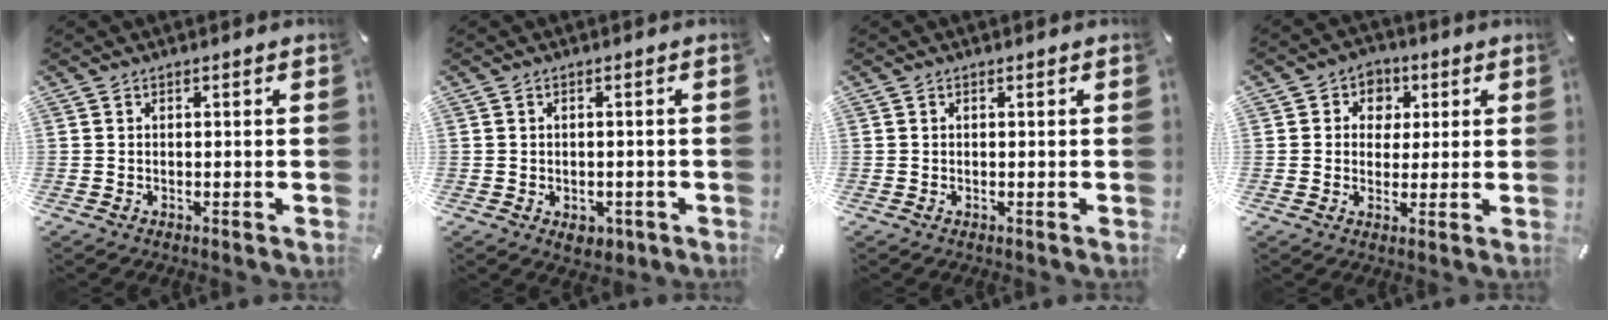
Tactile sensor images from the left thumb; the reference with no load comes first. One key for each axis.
{"total": 3.2, "fx": -1.3, "fy": 2.4, "fz": 1.7, "tx": -0.027, "ty": 0.005, "tz": -0.020}
{"total": 0.0}
{"total": 5.8, "fx": 1.0, "fy": 5.3, "fz": 2.0, "tx": -0.022, "ty": 0.000, "tz": 0.011}